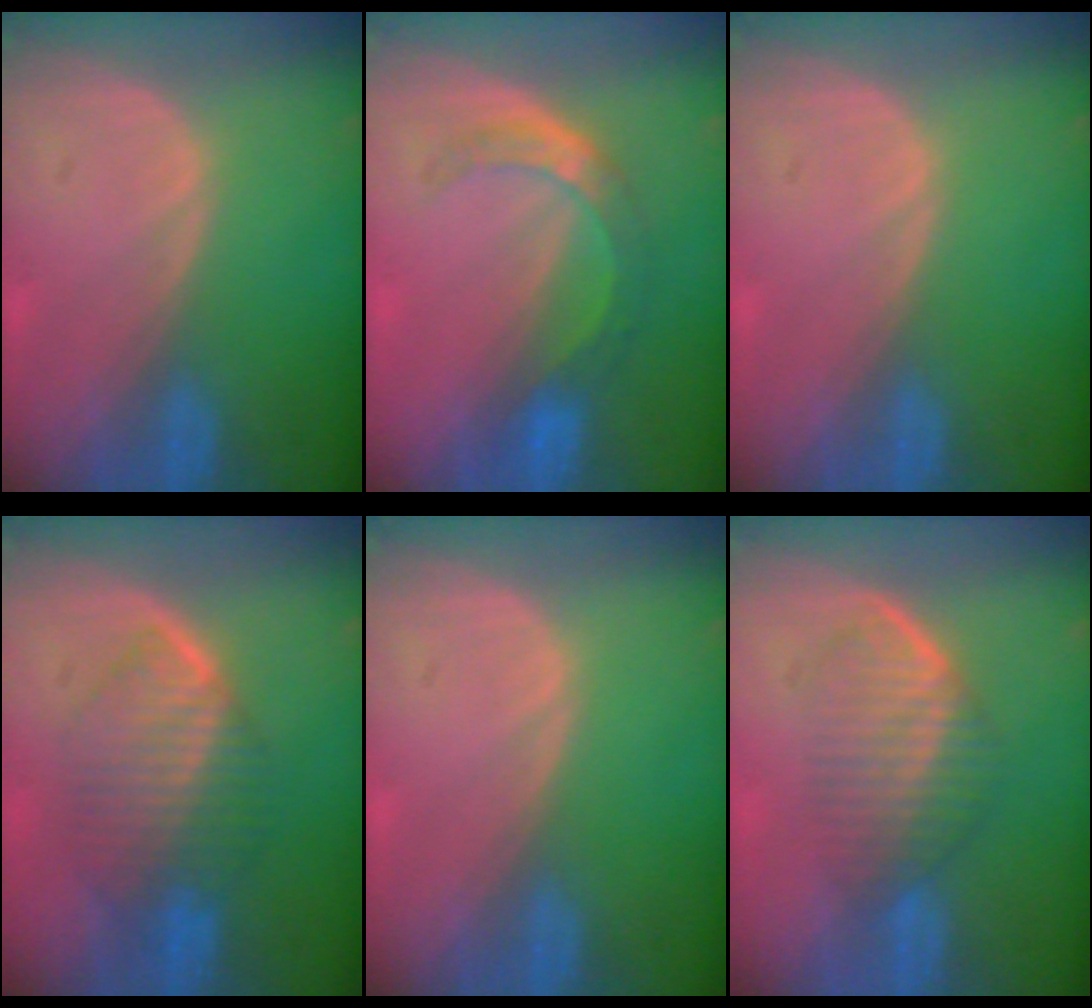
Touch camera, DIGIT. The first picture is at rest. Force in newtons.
{"total": 5.6, "press": 5.2, "slide": 2.1}
{"total": 0.0}
{"total": 7.2, "press": 7.2, "slide": 0.4}
{"total": 0.0}
{"total": 6.6, "press": 6.0, "slide": 2.7}